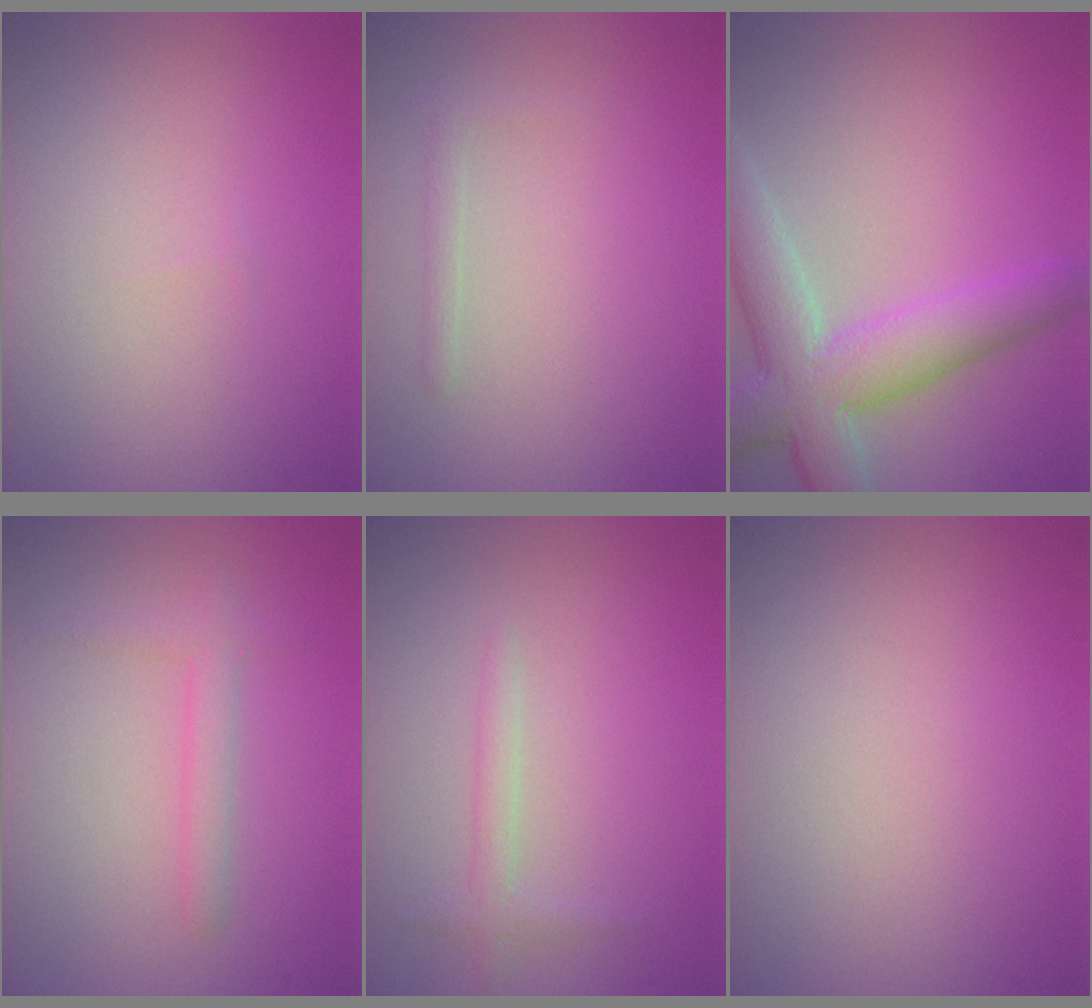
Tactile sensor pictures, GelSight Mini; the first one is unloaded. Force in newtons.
{"total": 0.8, "press": 0.8, "slide": 0.0}
{"total": 7.1, "press": 7.1, "slide": 0.4}
{"total": 1.7, "press": 1.7, "slide": 0.1}
{"total": 1.3, "press": 1.3, "slide": 0.0}
{"total": 0.0}